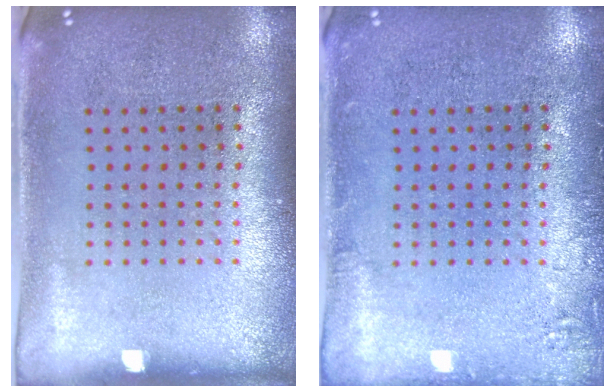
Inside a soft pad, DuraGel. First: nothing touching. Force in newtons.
{"total": 1.5, "press": 1.4, "slide": 0.3}